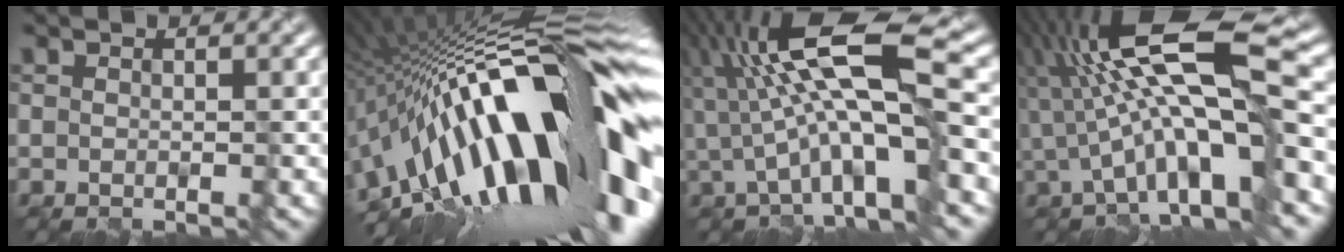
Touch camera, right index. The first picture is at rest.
{"total": 19.8, "force": [-4.1, 7.2, 17.9], "torque": [-0.263, 0.031, -0.109]}
{"total": 10.1, "force": [0.6, 2.6, 9.7], "torque": [-0.170, 0.019, 0.004]}
{"total": 11.1, "force": [0.0, 3.1, 10.7], "torque": [-0.179, 0.023, -0.008]}